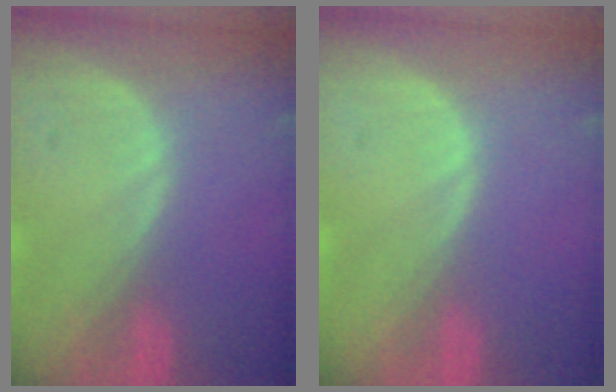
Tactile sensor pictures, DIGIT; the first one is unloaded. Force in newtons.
{"total": 0.0}